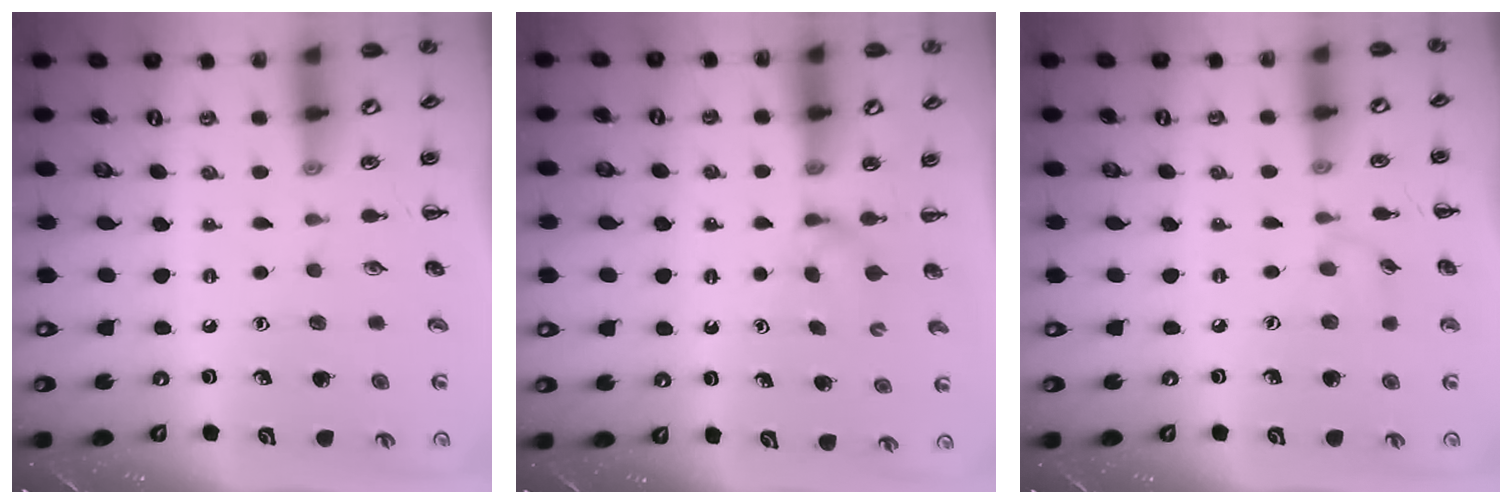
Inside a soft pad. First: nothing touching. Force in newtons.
{"total": 2.4, "press": 2.3, "slide": 0.9}
{"total": 3.5, "press": 3.4, "slide": 1.0}